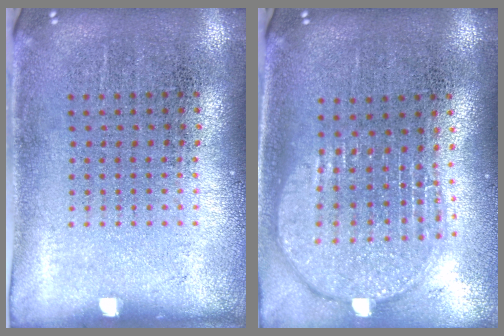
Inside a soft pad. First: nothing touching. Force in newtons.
{"total": 2.0, "press": 1.6, "slide": 1.1}